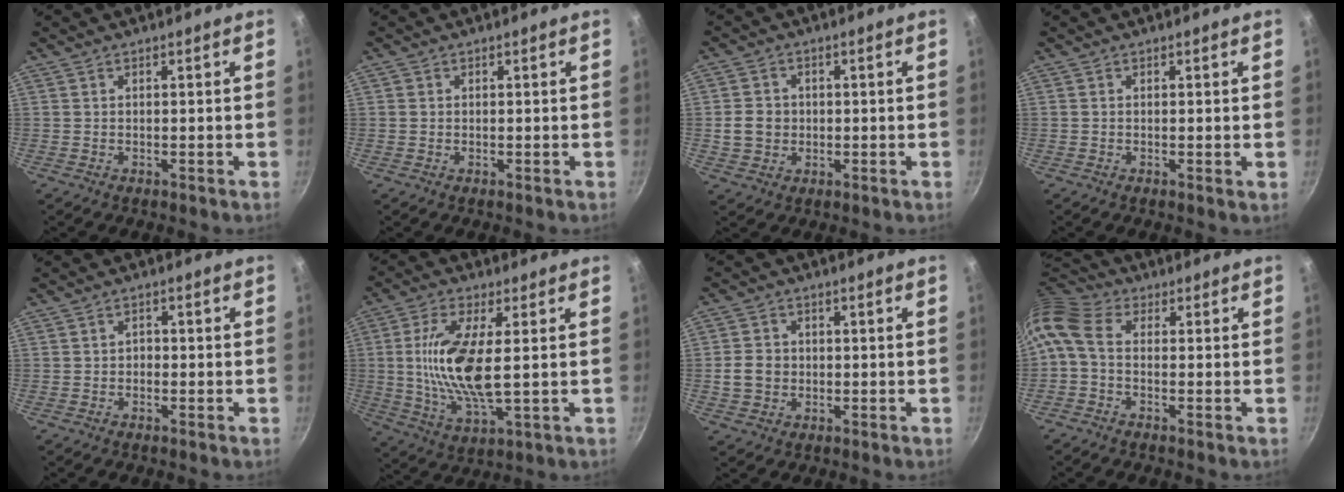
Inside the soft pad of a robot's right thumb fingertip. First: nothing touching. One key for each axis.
{"total": 1.7, "fx": 0.9, "fy": 1.2, "fz": 0.8, "tx": -0.015, "ty": 0.003, "tz": 0.020}
{"total": 5.4, "fx": -0.2, "fy": 4.8, "fz": 2.5, "tx": -0.030, "ty": 0.007, "tz": -0.005}
{"total": 0.6, "fx": 0.0, "fy": 0.0, "fz": 0.6, "tx": -0.008, "ty": -0.003, "tz": -0.003}
{"total": 1.4, "fx": -0.4, "fy": 1.1, "fz": 0.7, "tx": -0.008, "ty": 0.006, "tz": -0.010}
{"total": 14.0, "fx": 1.4, "fy": 5.0, "fz": 13.0, "tx": -0.262, "ty": -0.009, "tz": 0.026}
{"total": 5.3, "fx": -0.5, "fy": 4.6, "fz": 2.7, "tx": -0.035, "ty": 0.008, "tz": -0.012}
{"total": 8.7, "fx": 0.3, "fy": 5.6, "fz": 6.6, "tx": -0.144, "ty": 0.028, "tz": -0.013}